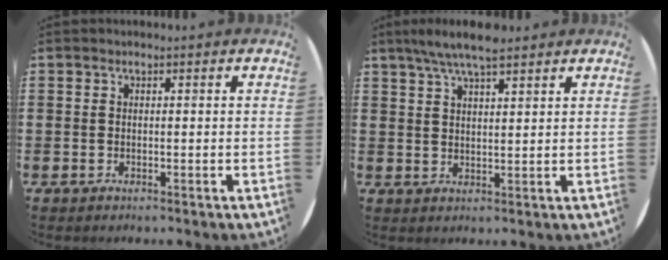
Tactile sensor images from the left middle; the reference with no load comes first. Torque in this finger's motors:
{"motor_torque": [1.20, -0.94, 0.25, 0.07]}